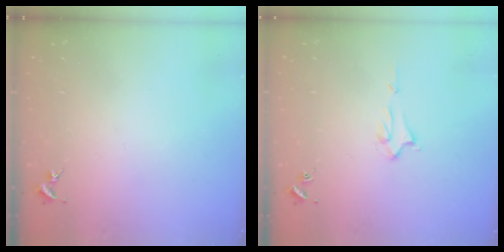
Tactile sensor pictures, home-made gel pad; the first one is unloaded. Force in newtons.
{"total": 1.4, "press": 1.4, "slide": 0.2}